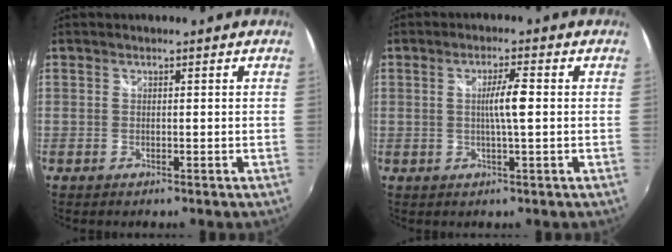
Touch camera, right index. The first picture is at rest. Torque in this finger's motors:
{"motor_torque": [0.53, -0.01, 0.18, 0.04]}